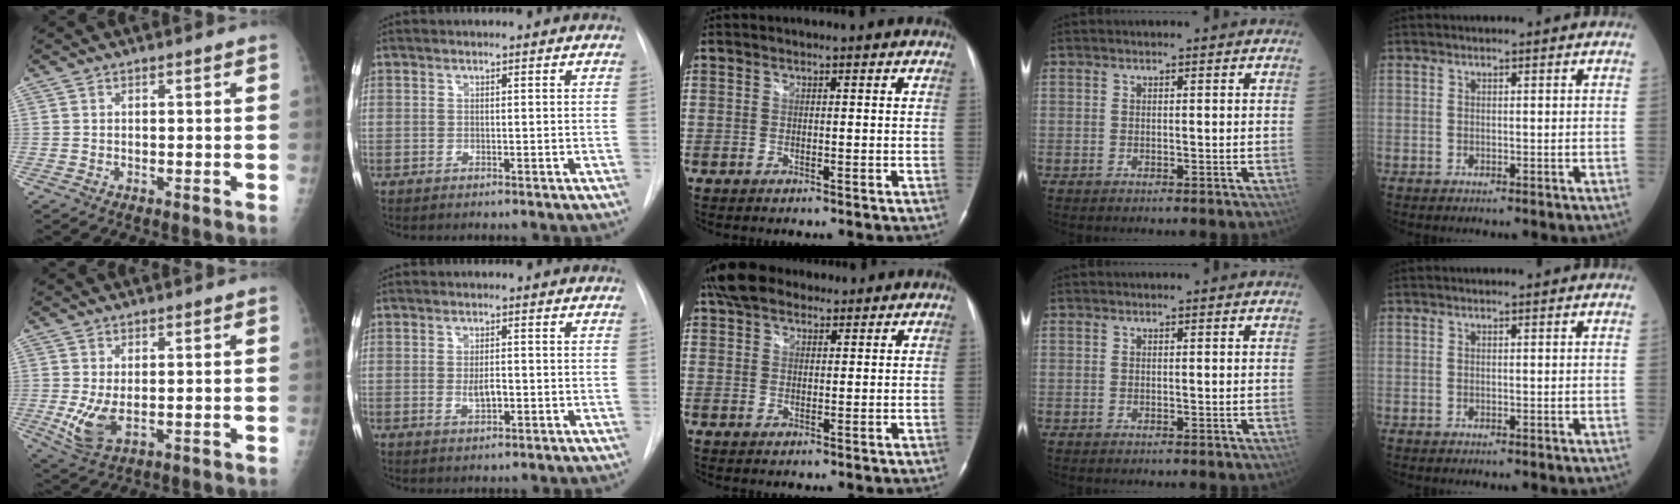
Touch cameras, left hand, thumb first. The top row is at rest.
{"thumb": {"total": 6.2, "force": [0.0, 3.0, 5.5], "torque": [-0.111, -0.008, 0.013]}, "index": {"total": 2.6, "force": [-0.5, 1.0, 2.3], "torque": [-0.042, -0.003, -0.006]}, "middle": {"total": 7.4, "force": [5.8, 3.5, 3.0], "torque": [-0.062, 0.033, 0.107]}}